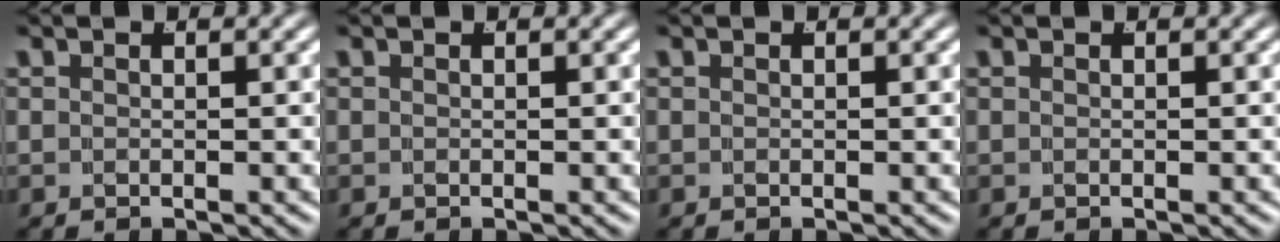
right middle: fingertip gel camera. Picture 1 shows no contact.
{"total": 0.0}
{"total": 0.0}
{"total": 0.0}